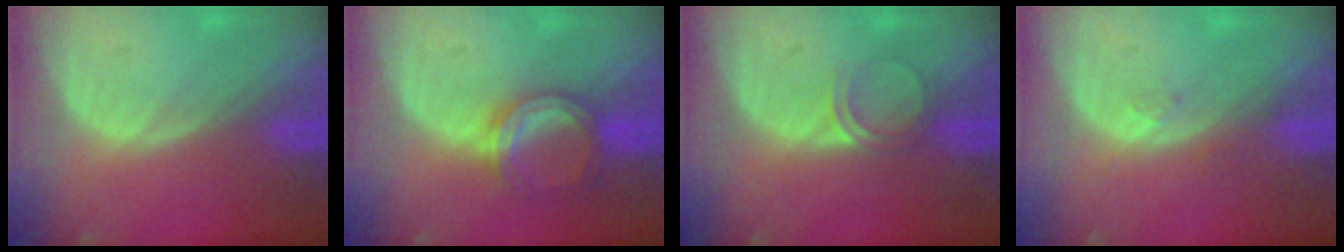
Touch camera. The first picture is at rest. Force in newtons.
{"total": 5.2, "press": 4.9, "slide": 1.7}
{"total": 2.5, "press": 2.1, "slide": 1.2}
{"total": 1.1, "press": 1.0, "slide": 0.4}